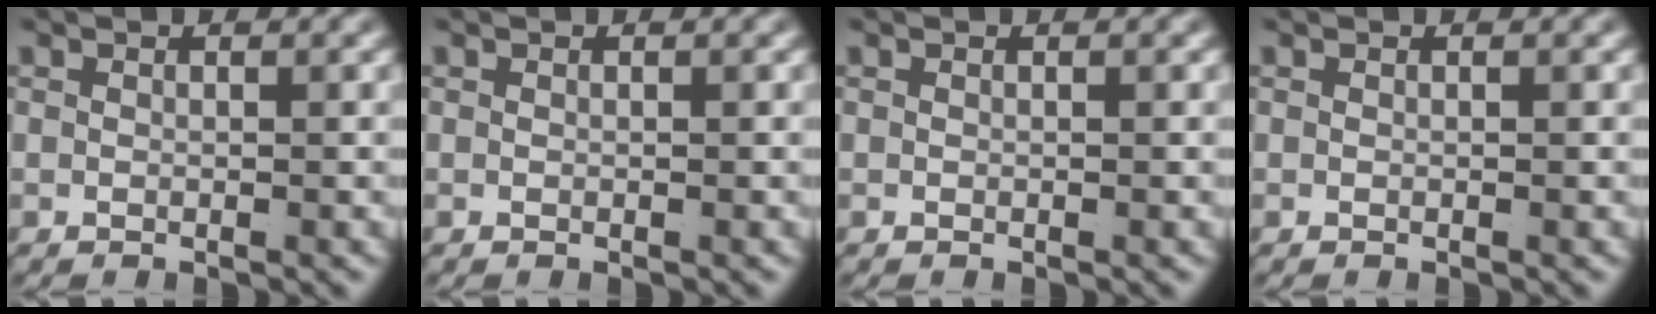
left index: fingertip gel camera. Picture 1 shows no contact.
{"total": 0.0}
{"total": 0.0}
{"total": 0.0}